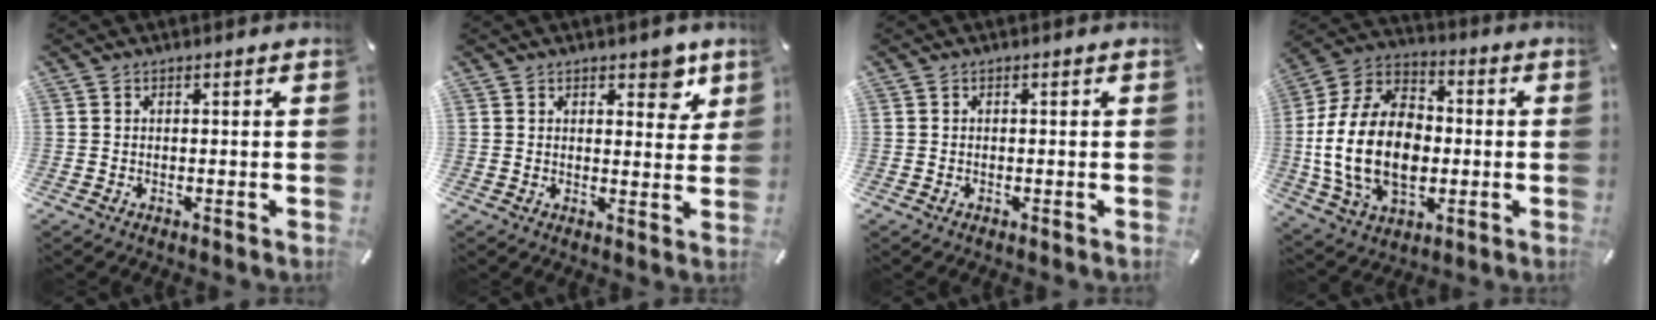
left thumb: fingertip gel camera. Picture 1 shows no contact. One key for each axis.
{"total": 5.7, "fx": 3.8, "fy": 3.1, "fz": 3.0, "tx": -0.015, "ty": -0.024, "tz": 0.057}
{"total": 0.0}
{"total": 20.2, "fx": -2.4, "fy": 14.6, "fz": 13.7, "tx": -0.304, "ty": 0.013, "tz": -0.042}